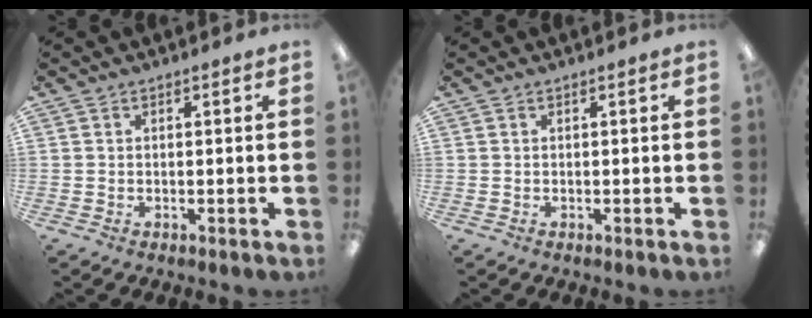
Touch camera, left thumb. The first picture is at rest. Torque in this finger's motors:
{"motor_torque": [0.00, 0.00, 0.07, -0.14, 0.00]}